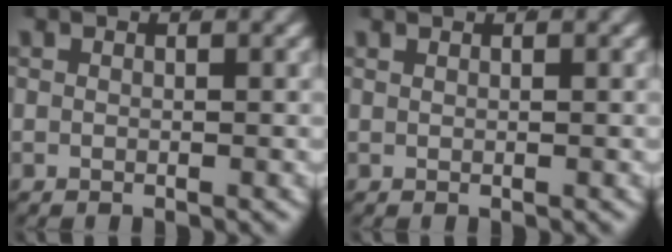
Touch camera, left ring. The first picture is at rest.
{"total": 0.7, "force": [0.4, -0.6, 0.0], "torque": [0.006, -0.001, 0.009]}